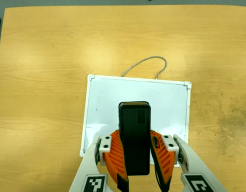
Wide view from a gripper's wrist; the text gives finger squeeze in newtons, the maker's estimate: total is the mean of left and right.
{"total": 9.8, "left": 8.1, "right": 11.5}